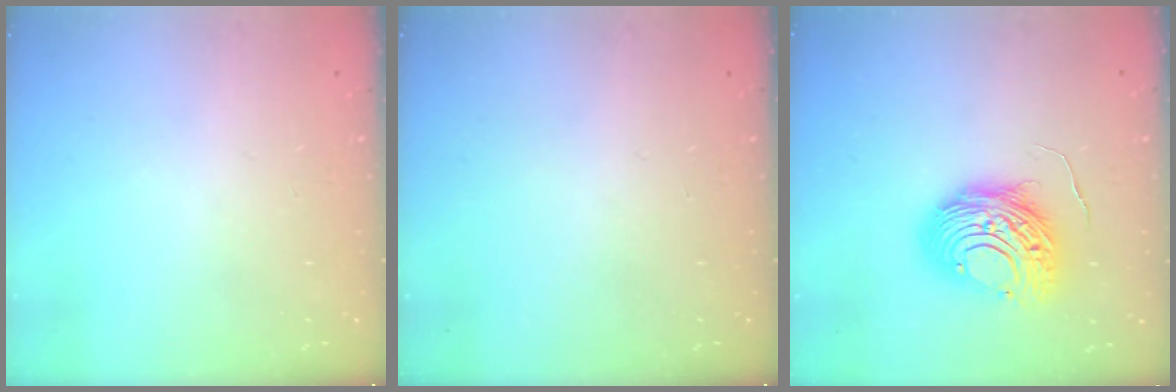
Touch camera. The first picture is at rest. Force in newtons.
{"total": 0.0}
{"total": 12.3, "press": 12.2, "slide": 0.9}